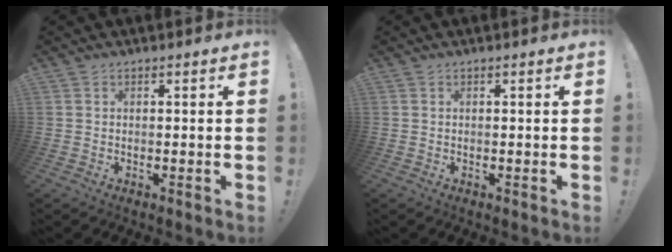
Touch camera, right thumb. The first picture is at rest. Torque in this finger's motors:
{"motor_torque": [-0.10, 0.04, 0.02, -0.02, 0.03]}